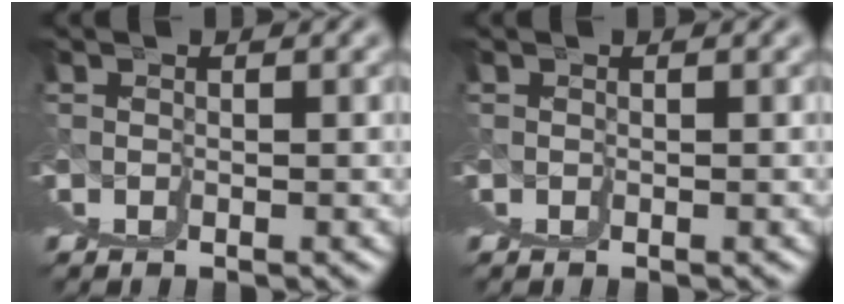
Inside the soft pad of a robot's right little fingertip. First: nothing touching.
{"total": 0.0}